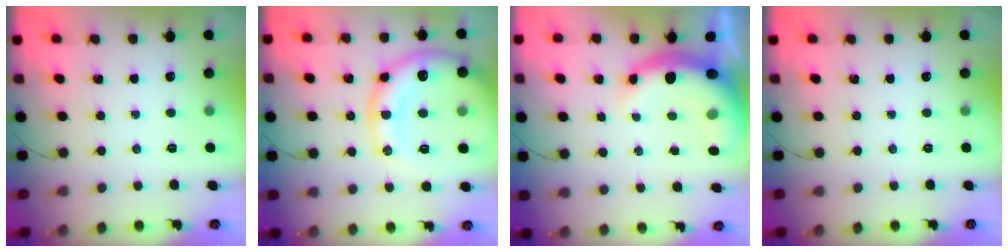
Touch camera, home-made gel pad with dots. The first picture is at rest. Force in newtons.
{"total": 16.2, "press": 16.0, "slide": 2.4}
{"total": 8.0, "press": 7.7, "slide": 1.9}
{"total": 0.0}